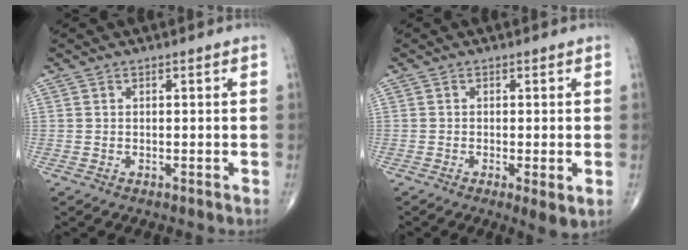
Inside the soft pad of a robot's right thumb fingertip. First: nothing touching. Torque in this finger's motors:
{"motor_torque": [-0.11, -0.07, -0.15, -0.26, -0.02]}